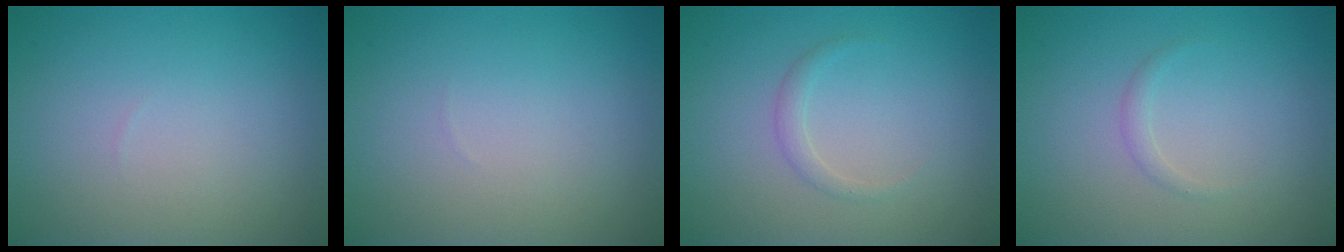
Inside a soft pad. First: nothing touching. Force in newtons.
{"total": 0.0}
{"total": 1.1, "press": 1.1, "slide": 0.0}
{"total": 0.8, "press": 0.8, "slide": 0.0}